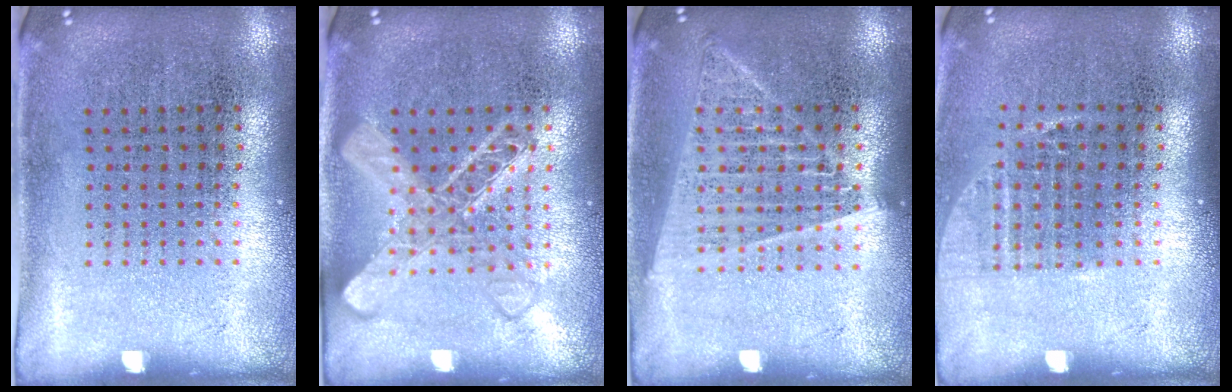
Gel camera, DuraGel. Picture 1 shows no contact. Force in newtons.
{"total": 3.1, "press": 3.1, "slide": 0.5}
{"total": 1.4, "press": 1.3, "slide": 0.5}
{"total": 1.0, "press": 0.9, "slide": 0.5}